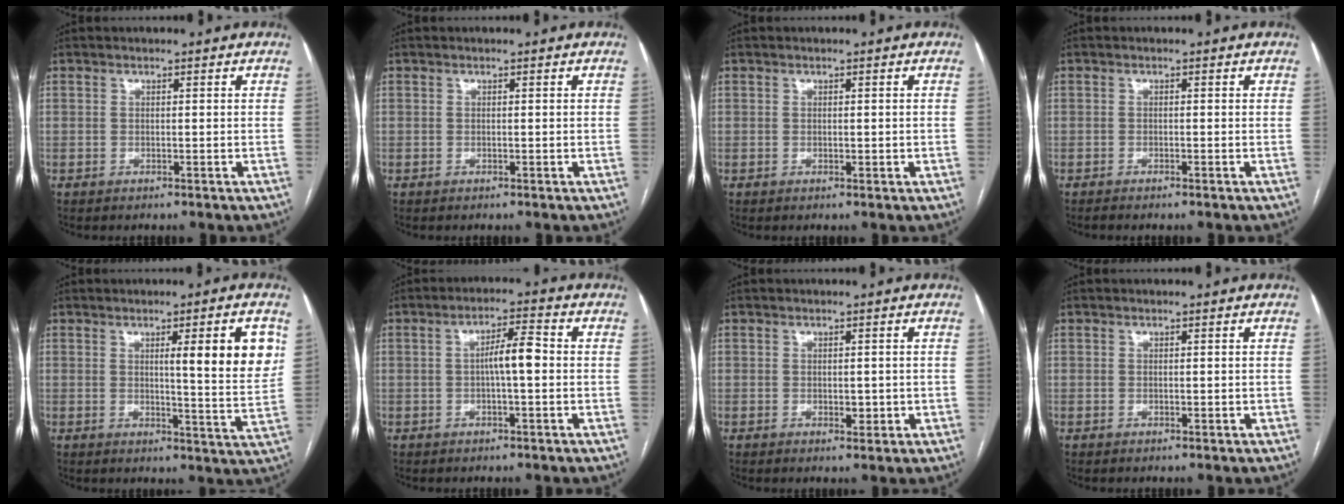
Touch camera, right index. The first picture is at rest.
{"total": 0.0}
{"total": 0.9, "force": [-0.1, 0.6, 0.7], "torque": [-0.011, 0.001, 0.002]}
{"total": 0.9, "force": [-0.8, 0.0, 0.6], "torque": [-0.014, -0.001, -0.012]}
{"total": 10.0, "force": [3.2, 0.6, 9.4], "torque": [-0.116, -0.012, 0.039]}
{"total": 5.2, "force": [-0.2, 0.9, 5.1], "torque": [-0.090, 0.016, -0.003]}
{"total": 2.2, "force": [-0.3, 1.3, 1.7], "torque": [-0.023, 0.000, 0.001]}
{"total": 0.7, "force": [-0.1, 0.4, 0.6], "torque": [-0.010, 0.001, 0.002]}